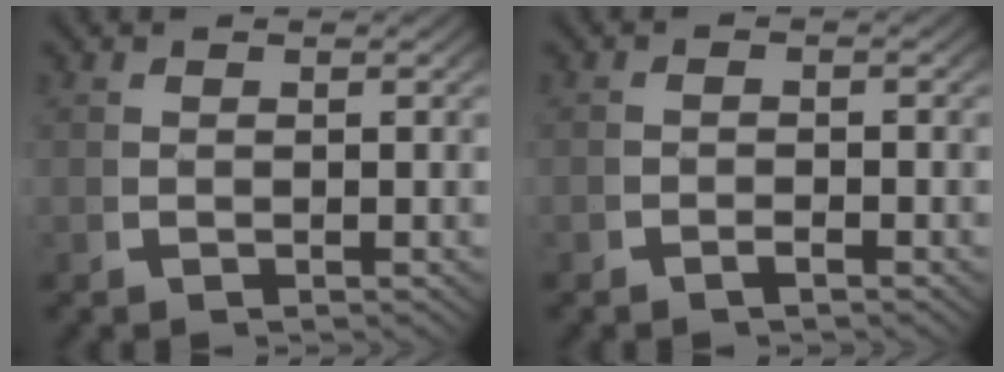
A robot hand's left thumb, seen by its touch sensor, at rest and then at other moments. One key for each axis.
{"total": 1.0, "fx": -0.8, "fy": 0.4, "fz": 0.4, "tx": -0.008, "ty": 0.001, "tz": -0.020}